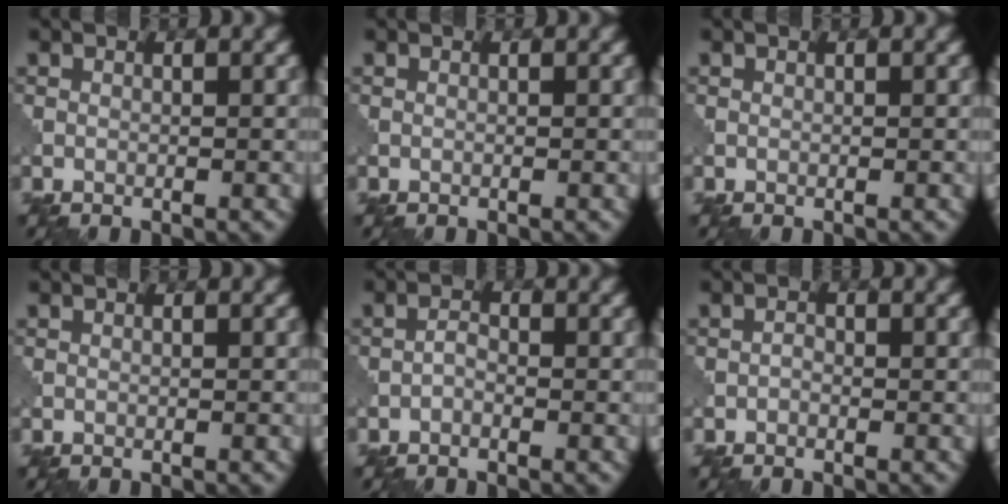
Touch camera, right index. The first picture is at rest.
{"total": 0.0}
{"total": 0.0}
{"total": 0.0}
{"total": 1.0, "force": [-0.6, 0.5, 0.6], "torque": [-0.013, 0.004, -0.016]}
{"total": 0.6, "force": [-0.3, 0.4, 0.4], "torque": [-0.006, 0.002, -0.009]}